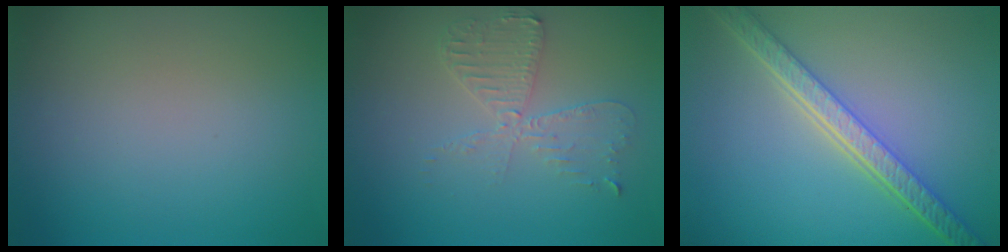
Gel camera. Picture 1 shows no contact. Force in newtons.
{"total": 3.6, "press": 3.0, "slide": 1.9}
{"total": 5.8, "press": 4.5, "slide": 3.7}